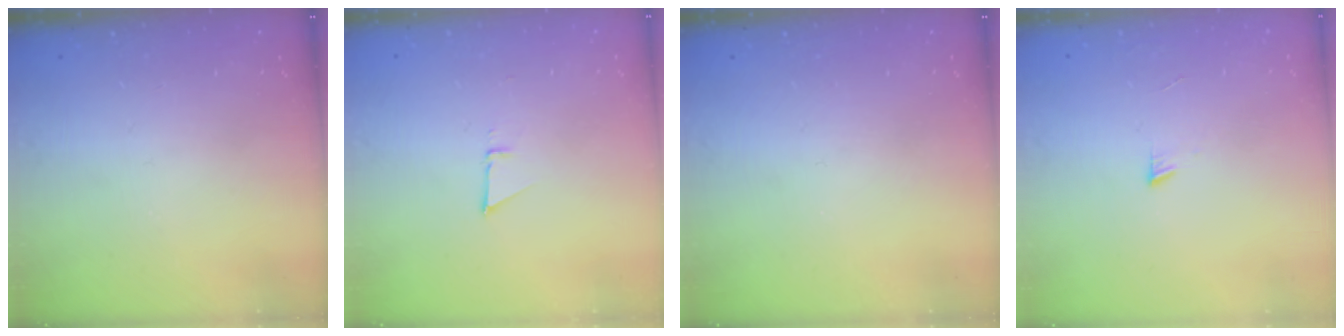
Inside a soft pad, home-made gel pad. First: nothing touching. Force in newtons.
{"total": 3.0, "press": 2.9, "slide": 0.8}
{"total": 0.0}
{"total": 4.0, "press": 3.9, "slide": 0.4}